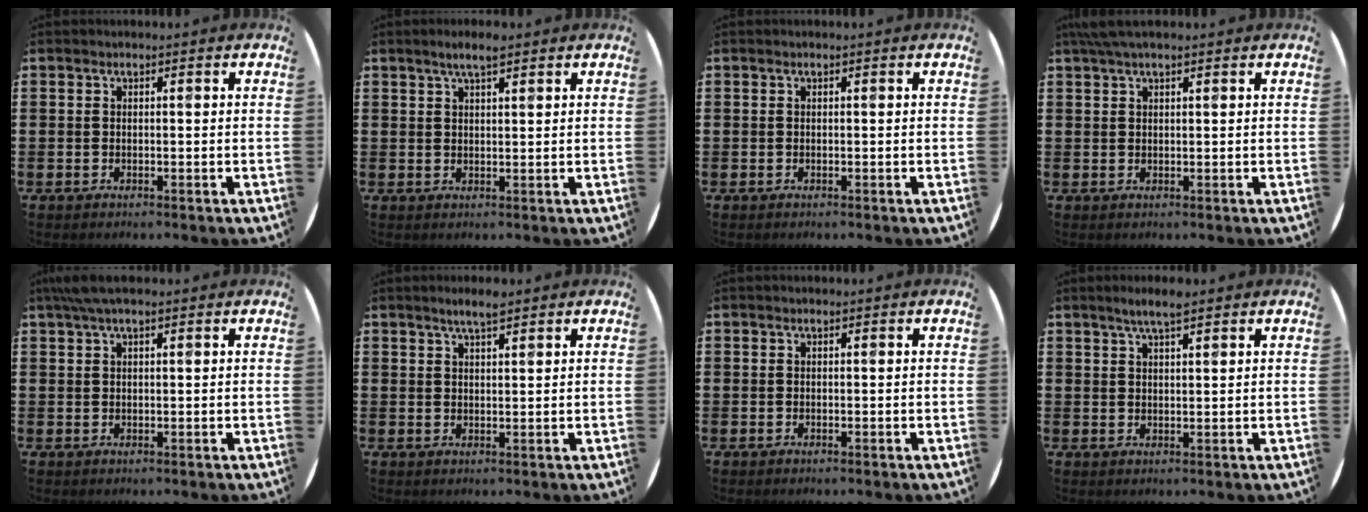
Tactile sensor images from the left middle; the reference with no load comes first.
{"total": 3.1, "force": [2.3, 0.6, 2.0], "torque": [-0.041, 0.006, 0.040]}
{"total": 0.0}
{"total": 2.1, "force": [1.7, 0.3, 1.2], "torque": [-0.025, 0.005, 0.031]}
{"total": 2.6, "force": [1.9, 0.5, 1.7], "torque": [-0.036, 0.006, 0.032]}
{"total": 3.0, "force": [2.5, 0.4, 1.7], "torque": [-0.034, 0.004, 0.043]}
{"total": 0.0}
{"total": 3.5, "force": [2.7, 0.4, 2.1], "torque": [-0.035, 0.001, 0.046]}